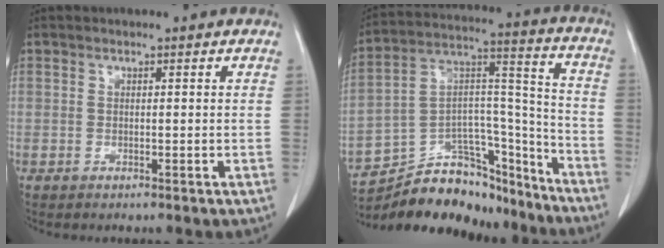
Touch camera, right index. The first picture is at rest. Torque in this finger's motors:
{"motor_torque": [0.18, -0.42, 0.51, 0.10]}